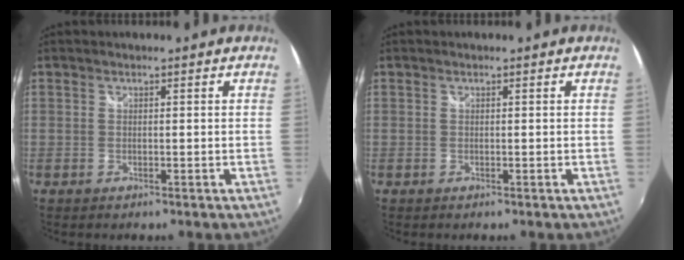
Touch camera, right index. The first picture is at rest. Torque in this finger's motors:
{"motor_torque": [0.00, 0.00, 0.00, 0.01]}